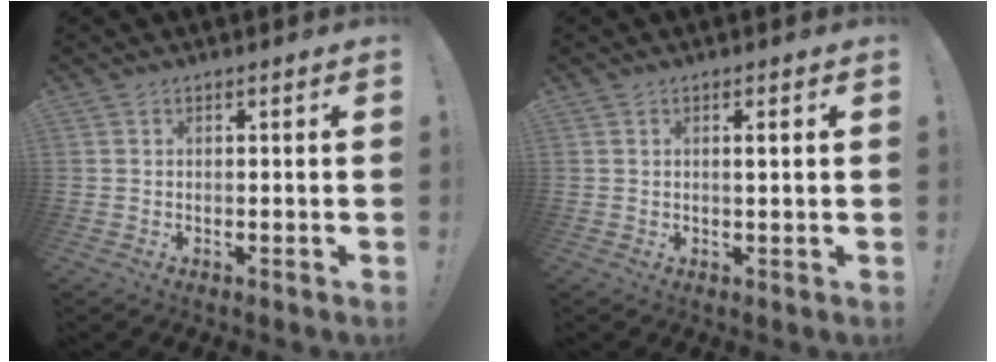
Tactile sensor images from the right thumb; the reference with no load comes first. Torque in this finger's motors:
{"motor_torque": [-0.01, -0.17, 0.08, 0.25, 0.03]}